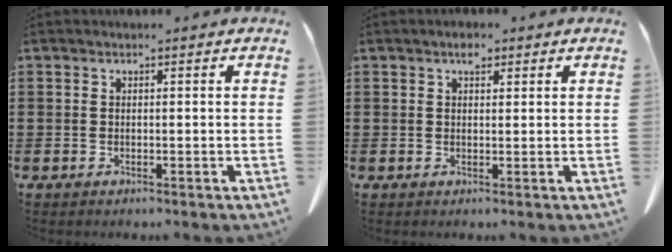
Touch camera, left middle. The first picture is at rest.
{"total": 2.2, "force": [1.4, 1.1, 1.3], "torque": [-0.014, -0.003, 0.022]}